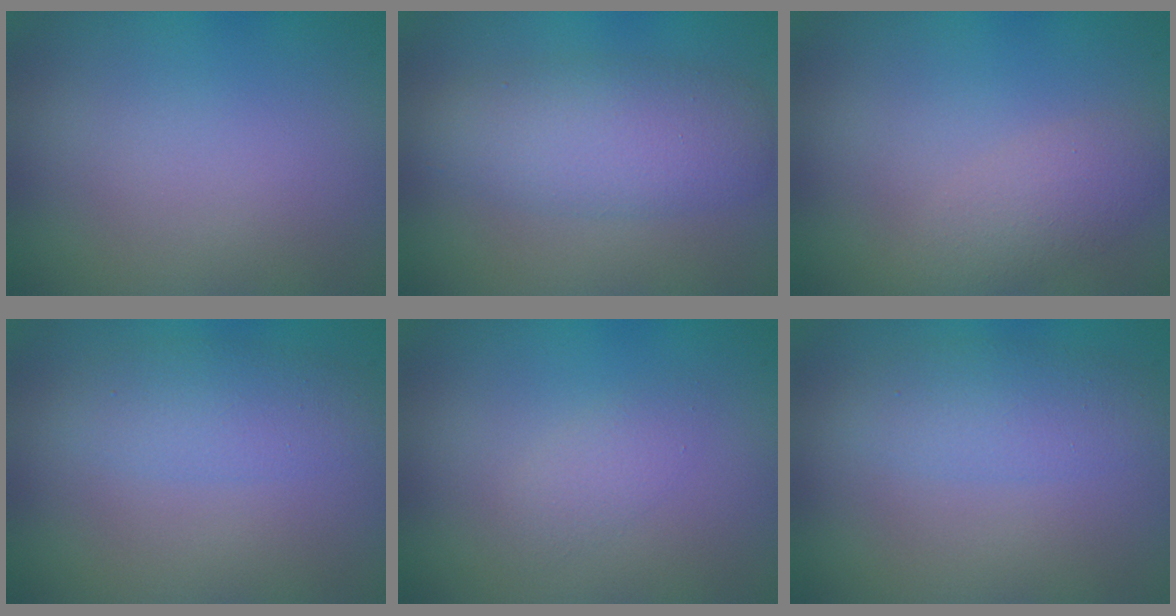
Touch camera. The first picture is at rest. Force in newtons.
{"total": 4.8, "press": 4.8, "slide": 0.1}
{"total": 2.5, "press": 2.5, "slide": 0.1}
{"total": 2.8, "press": 2.8, "slide": 0.0}
{"total": 1.4, "press": 1.4, "slide": 0.1}
{"total": 2.8, "press": 2.8, "slide": 0.0}